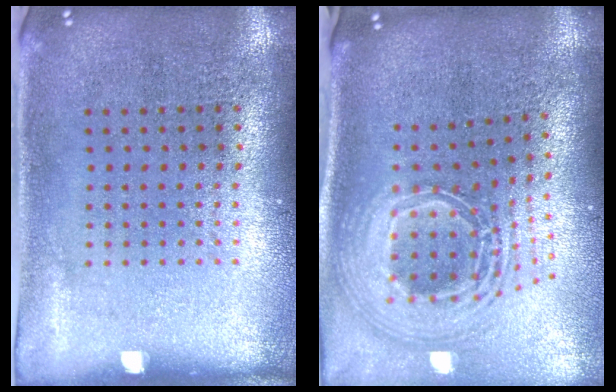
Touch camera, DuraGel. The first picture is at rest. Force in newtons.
{"total": 2.8, "press": 1.9, "slide": 2.1}